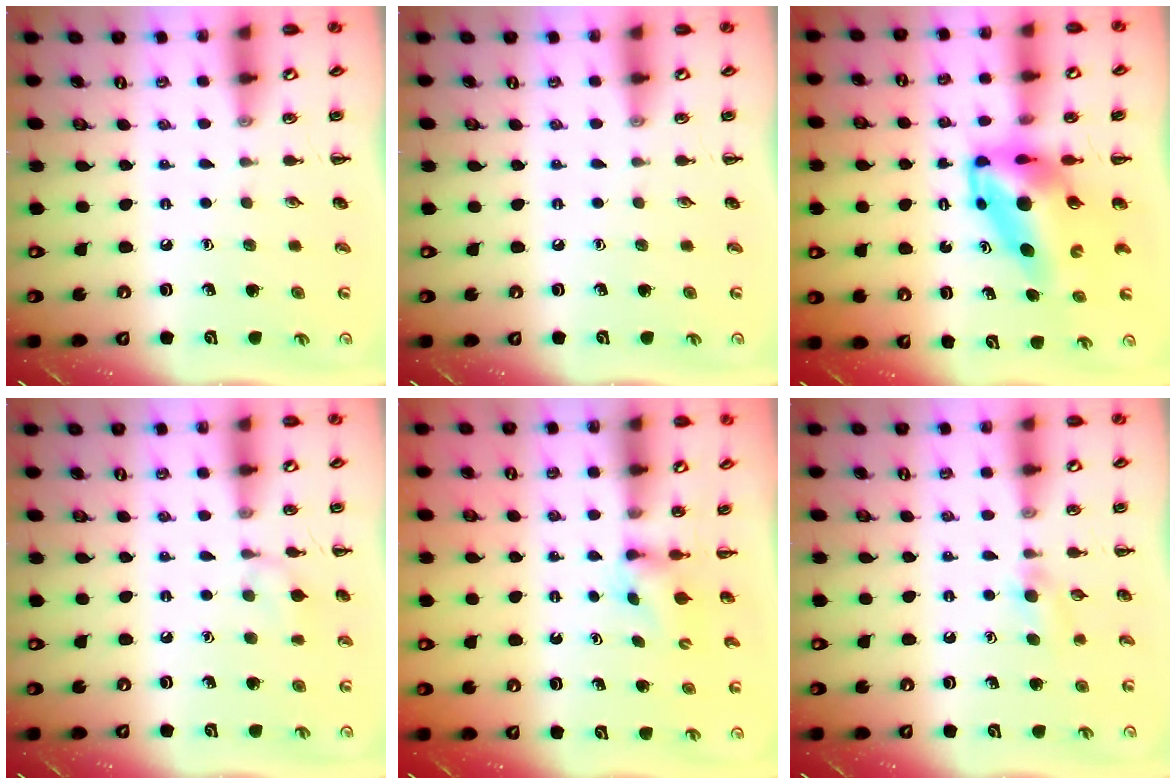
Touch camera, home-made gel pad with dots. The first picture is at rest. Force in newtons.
{"total": 0.0}
{"total": 8.6, "press": 8.1, "slide": 2.9}
{"total": 7.3, "press": 6.9, "slide": 2.1}
{"total": 2.2, "press": 1.9, "slide": 1.0}
{"total": 5.1, "press": 4.8, "slide": 1.8}